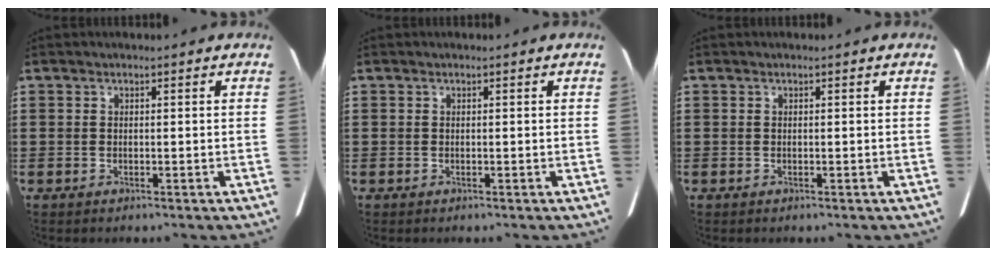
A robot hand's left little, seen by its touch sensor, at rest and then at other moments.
{"total": 0.0}
{"total": 0.0}